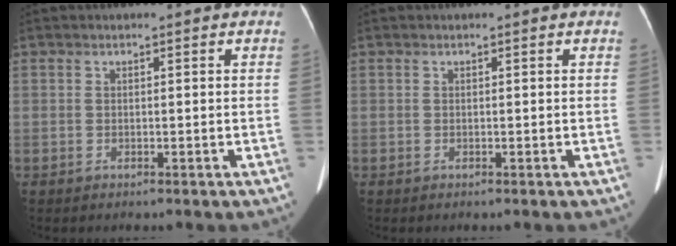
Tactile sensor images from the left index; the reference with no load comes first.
{"total": 0.0}